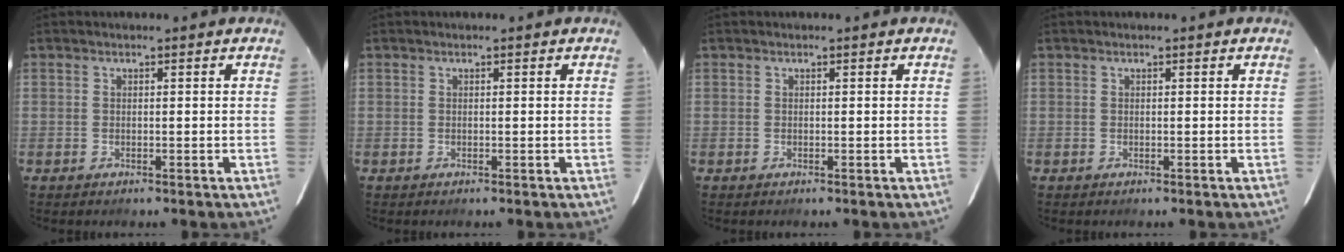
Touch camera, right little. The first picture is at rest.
{"total": 0.0}
{"total": 0.0}
{"total": 0.0}